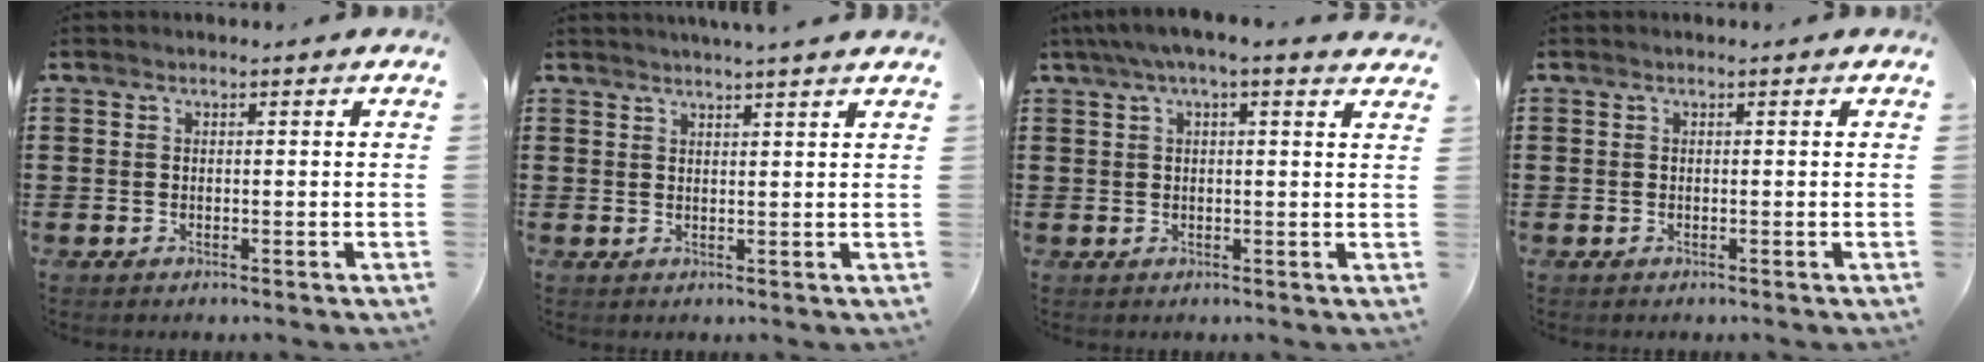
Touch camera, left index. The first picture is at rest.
{"total": 2.1, "force": [1.9, -0.8, 0.3], "torque": [-0.008, -0.004, 0.038]}
{"total": 2.8, "force": [1.7, 0.3, 2.2], "torque": [-0.046, 0.000, 0.031]}
{"total": 0.0}